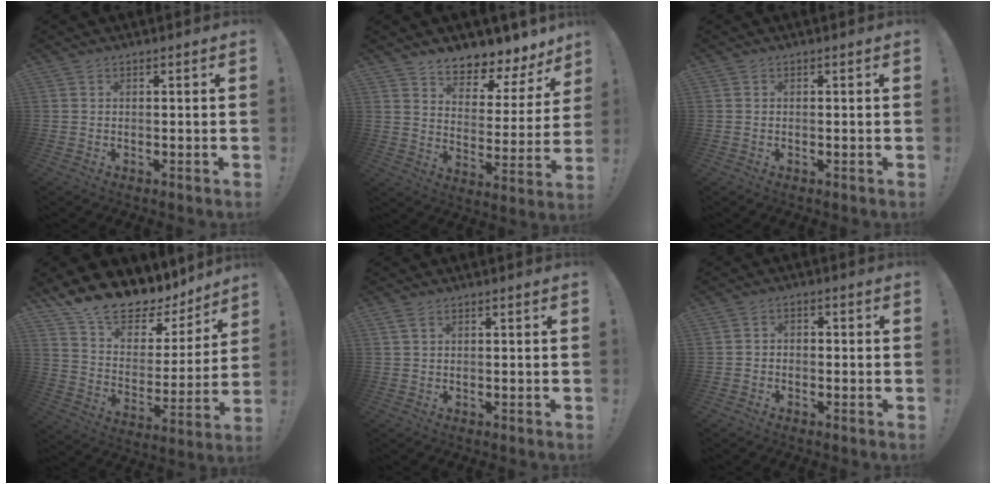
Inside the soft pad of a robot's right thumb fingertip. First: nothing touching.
{"total": 6.7, "force": [5.9, 2.3, 2.0], "torque": [-0.020, -0.070, 0.103]}
{"total": 0.0}
{"total": 14.1, "force": [12.5, 4.9, 4.4], "torque": [-0.087, -0.108, 0.222]}
{"total": 1.6, "force": [0.8, 0.5, 1.2], "torque": [-0.029, 0.002, 0.016]}
{"total": 2.4, "force": [-1.8, 1.4, 0.9], "torque": [-0.012, 0.010, -0.033]}